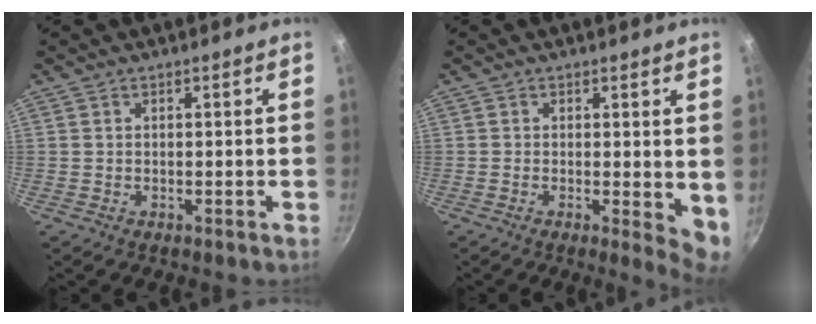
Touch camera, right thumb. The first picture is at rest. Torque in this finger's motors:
{"motor_torque": [-0.42, 0.88, 0.20, -0.38, 0.05]}